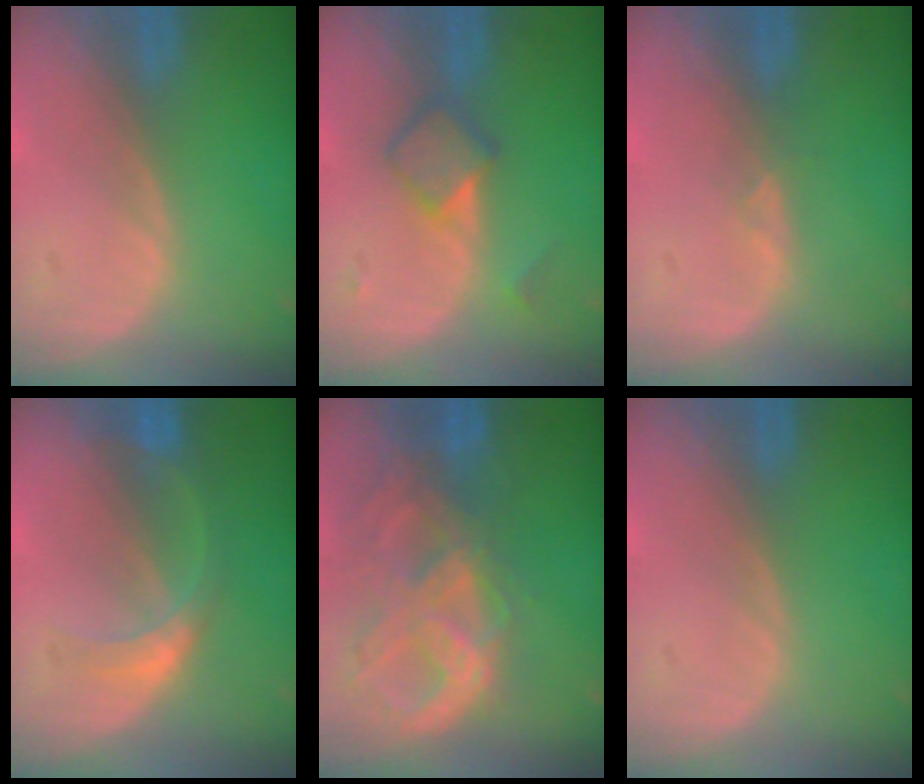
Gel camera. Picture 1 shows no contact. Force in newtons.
{"total": 4.7, "press": 4.6, "slide": 0.6}
{"total": 0.9, "press": 0.9, "slide": 0.3}
{"total": 5.3, "press": 4.9, "slide": 2.1}
{"total": 10.8, "press": 9.1, "slide": 5.7}
{"total": 0.0}